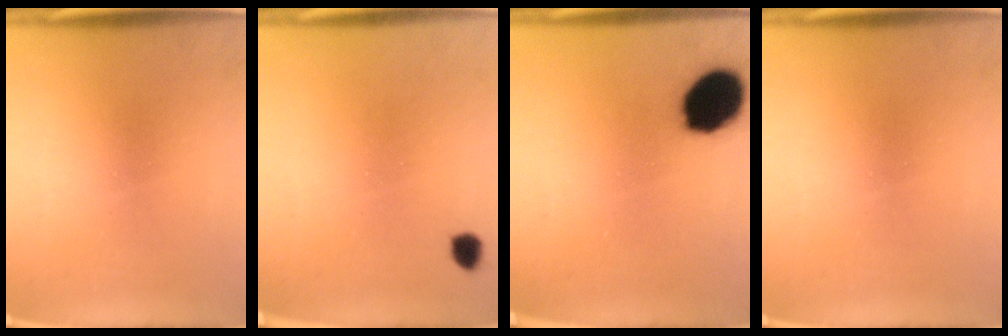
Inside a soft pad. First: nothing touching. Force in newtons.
{"total": 1.9}
{"total": 14.4}
{"total": 0.0}